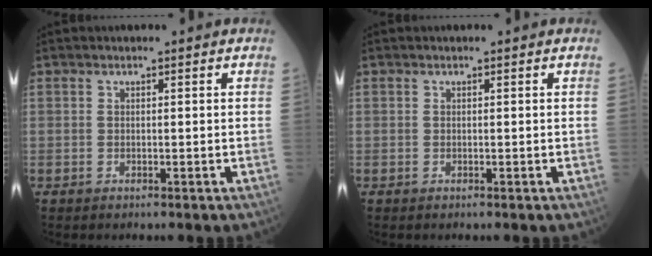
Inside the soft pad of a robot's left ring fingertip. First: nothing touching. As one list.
[{"total": 0.0}]